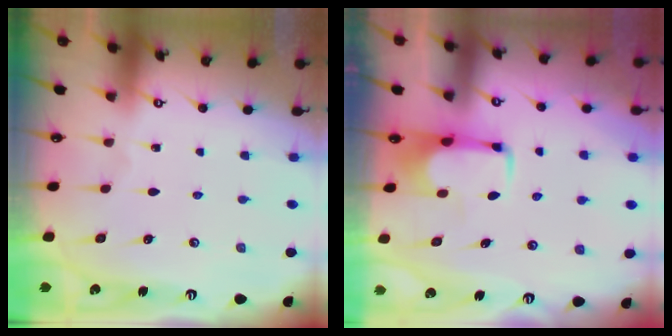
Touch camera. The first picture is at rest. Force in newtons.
{"total": 1.9, "press": 1.9, "slide": 0.5}